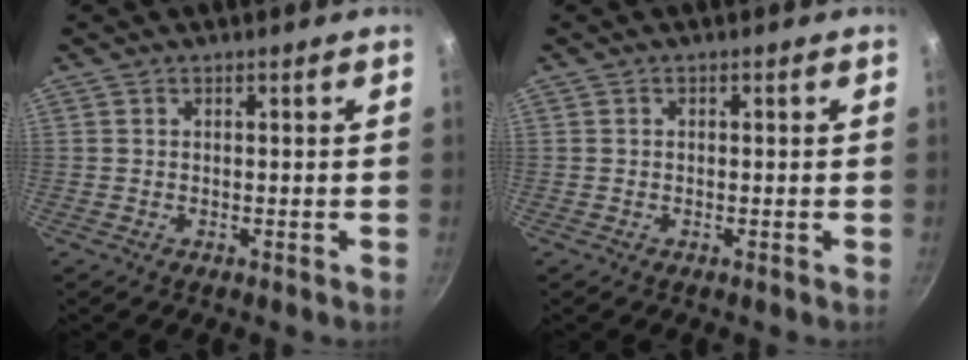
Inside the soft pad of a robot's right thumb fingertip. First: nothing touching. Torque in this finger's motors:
{"motor_torque": [-0.37, -0.09, -0.26, 0.34, -0.03]}